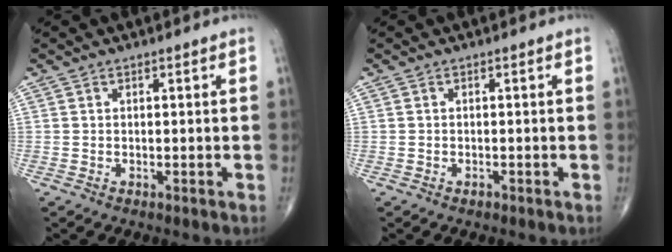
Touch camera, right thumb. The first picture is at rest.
{"total": 0.6, "force": [-0.4, 0.3, 0.2], "torque": [-0.002, 0.001, -0.006]}